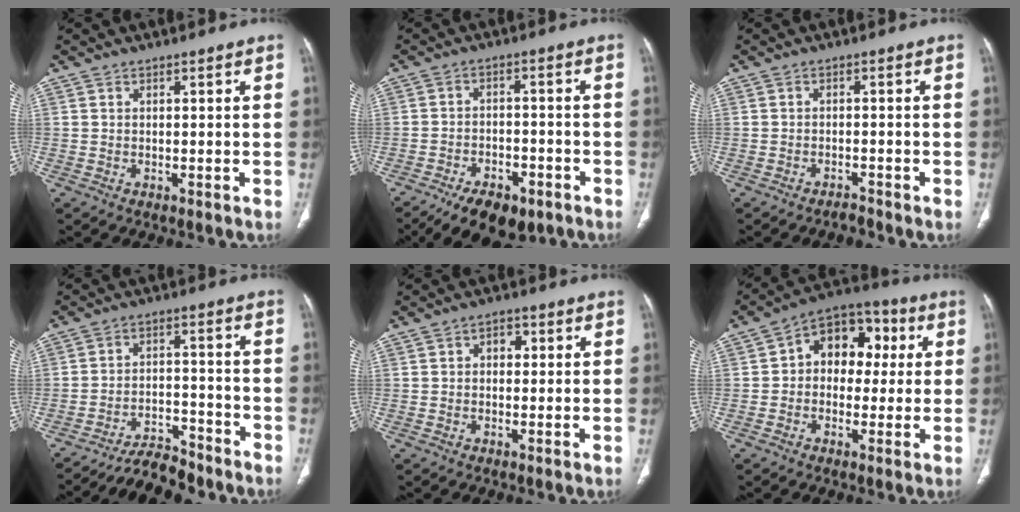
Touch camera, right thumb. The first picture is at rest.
{"total": 12.4, "force": [-8.4, 6.2, 6.7], "torque": [-0.093, 0.041, -0.128]}
{"total": 1.4, "force": [-1.4, 0.3, 0.3], "torque": [-0.008, 0.007, -0.023]}
{"total": 8.6, "force": [-7.9, 2.5, 2.0], "torque": [-0.031, 0.061, -0.132]}
{"total": 3.1, "force": [0.6, 2.2, 2.1], "torque": [-0.016, 0.008, 0.004]}
{"total": 11.8, "force": [1.8, 8.6, 7.9], "torque": [-0.067, 0.028, 0.014]}